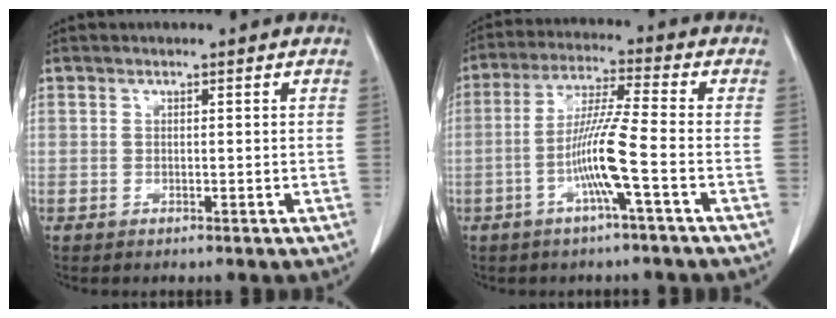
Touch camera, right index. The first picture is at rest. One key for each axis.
{"total": 8.9, "fx": -2.9, "fy": -0.8, "fz": 8.4, "tx": -0.167, "ty": -0.001, "tz": -0.059}